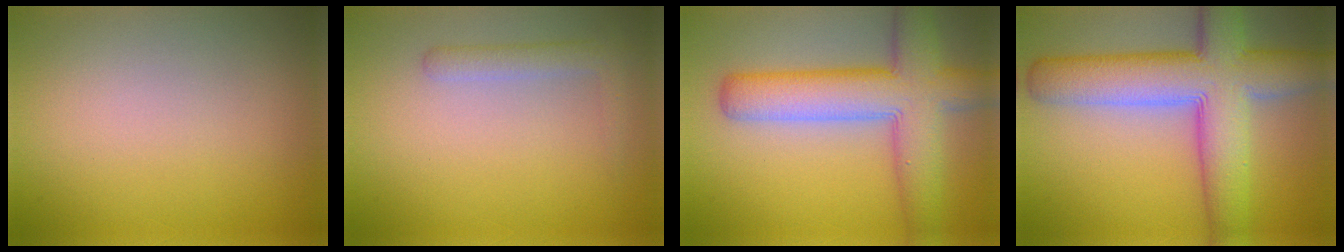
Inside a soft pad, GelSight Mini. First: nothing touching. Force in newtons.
{"total": 1.9, "press": 1.9, "slide": 0.1}
{"total": 8.3, "press": 8.3, "slide": 0.3}
{"total": 10.5, "press": 10.4, "slide": 0.6}